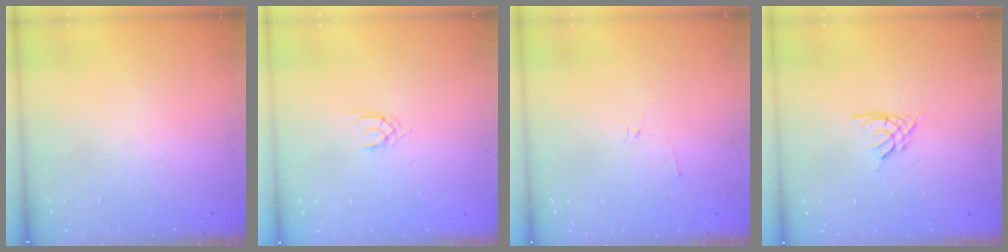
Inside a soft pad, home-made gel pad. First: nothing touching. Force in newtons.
{"total": 1.3, "press": 1.2, "slide": 0.3}
{"total": 2.2, "press": 2.1, "slide": 0.7}
{"total": 2.6, "press": 2.6, "slide": 0.6}